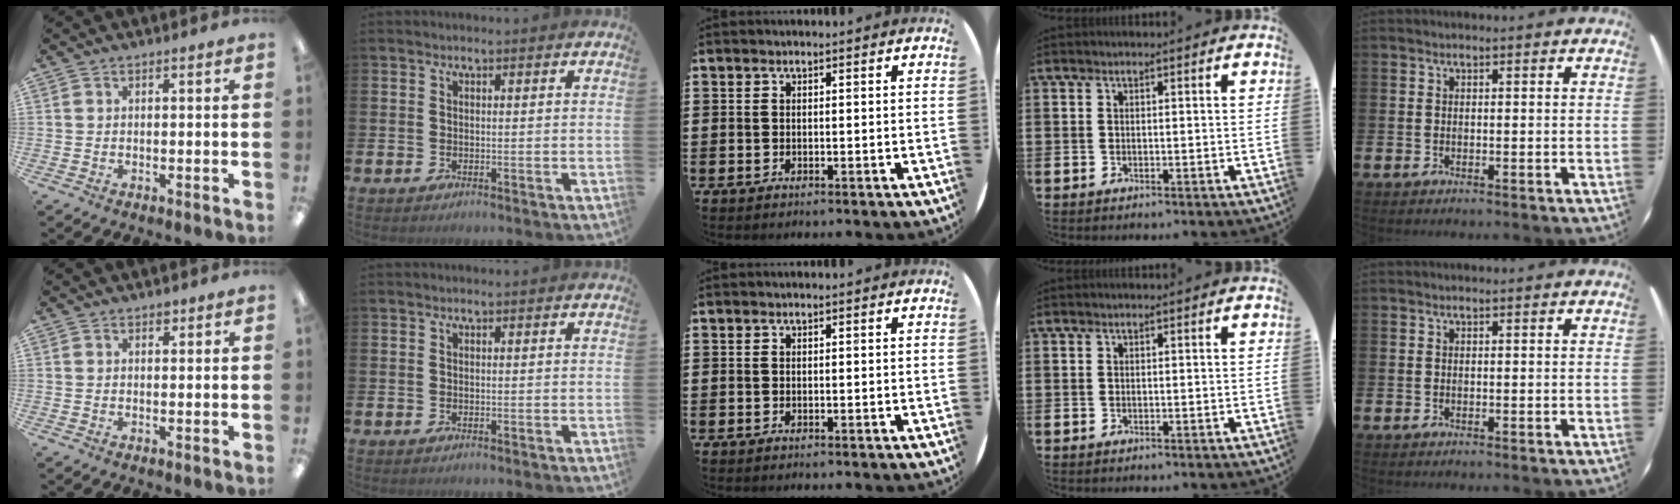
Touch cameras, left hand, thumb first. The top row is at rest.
{"thumb": {"total": 1.3, "force": [1.1, 0.7, 0.4], "torque": [0.000, -0.002, 0.018]}}